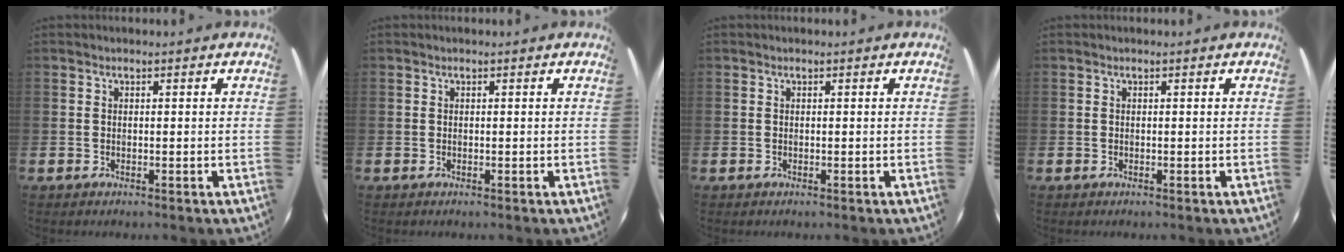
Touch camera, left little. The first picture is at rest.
{"total": 0.0}
{"total": 0.0}
{"total": 0.0}